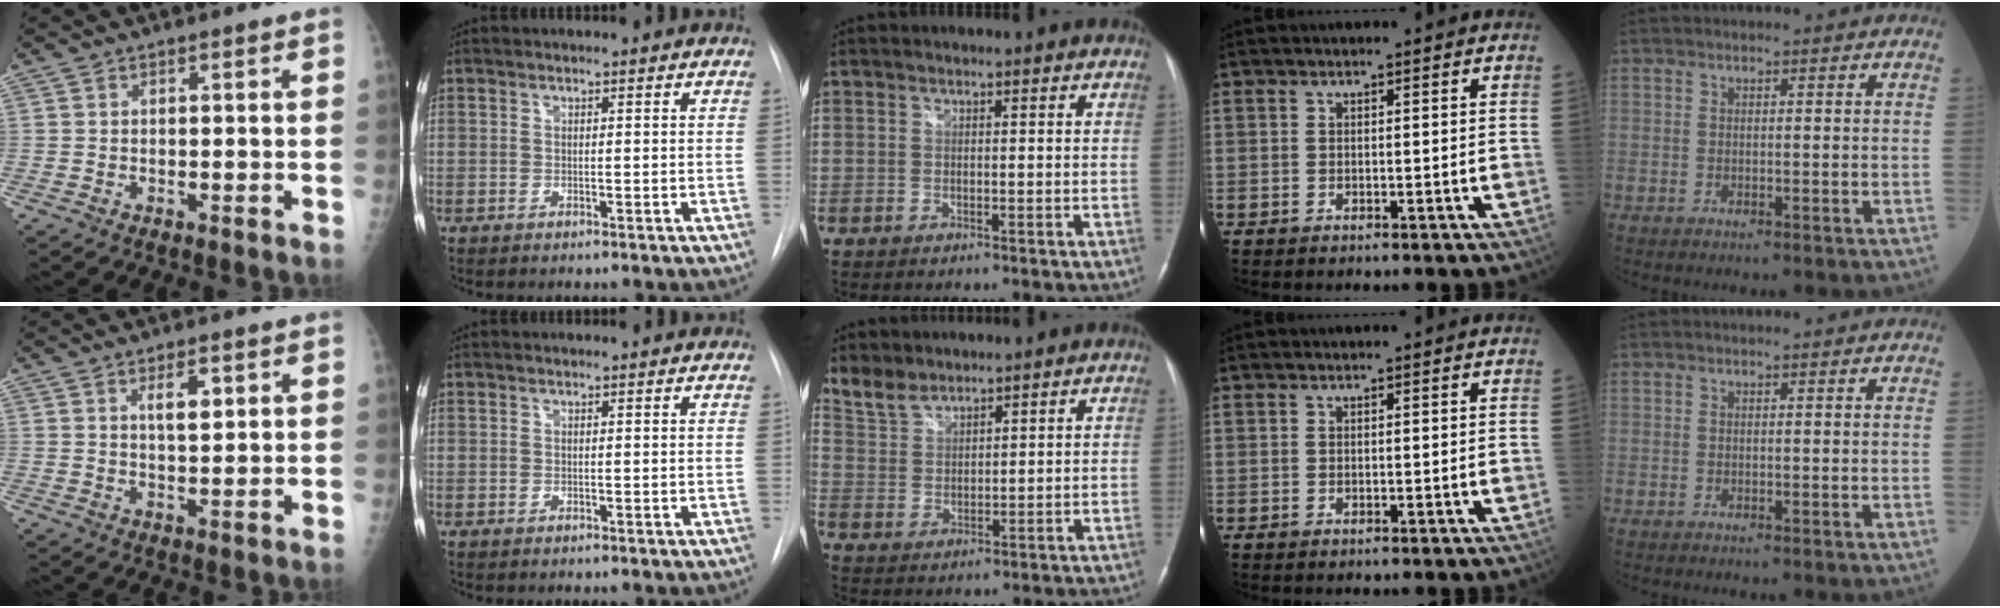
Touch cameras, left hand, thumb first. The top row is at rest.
{"thumb": {"total": 4.0, "force": [1.7, 1.5, 3.3], "torque": [-0.044, -0.008, 0.029]}, "middle": {"total": 4.5, "force": [4.1, 1.7, 0.5], "torque": [-0.015, 0.012, 0.089]}}